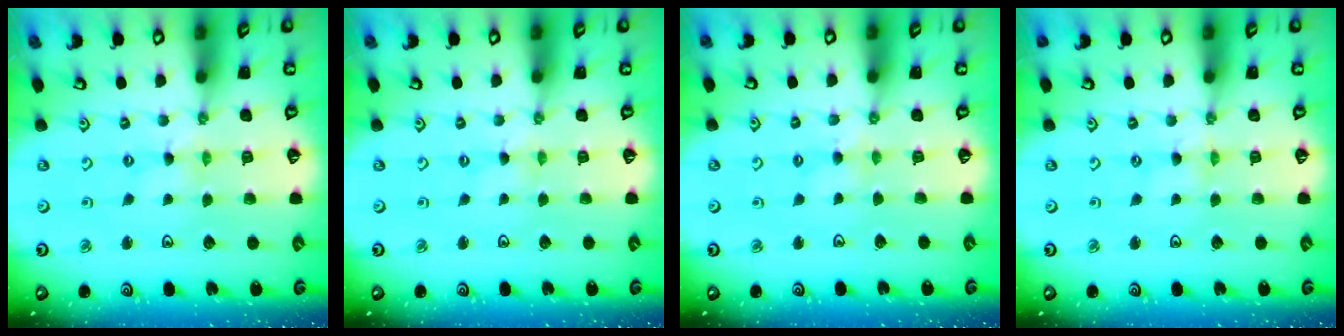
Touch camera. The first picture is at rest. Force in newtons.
{"total": 0.0}
{"total": 2.4, "press": 2.4, "slide": 0.4}
{"total": 0.0}